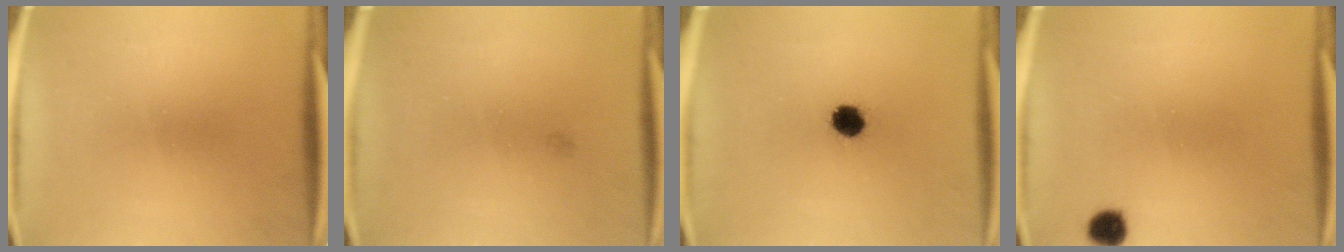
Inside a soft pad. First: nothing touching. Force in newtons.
{"total": 0.6}
{"total": 5.8}
{"total": 3.2}